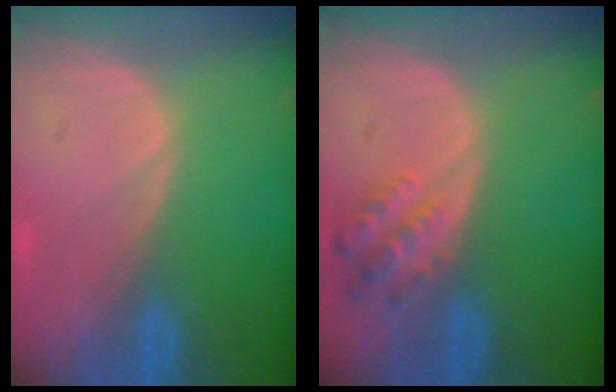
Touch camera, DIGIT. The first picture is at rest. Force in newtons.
{"total": 5.0, "press": 4.8, "slide": 1.5}